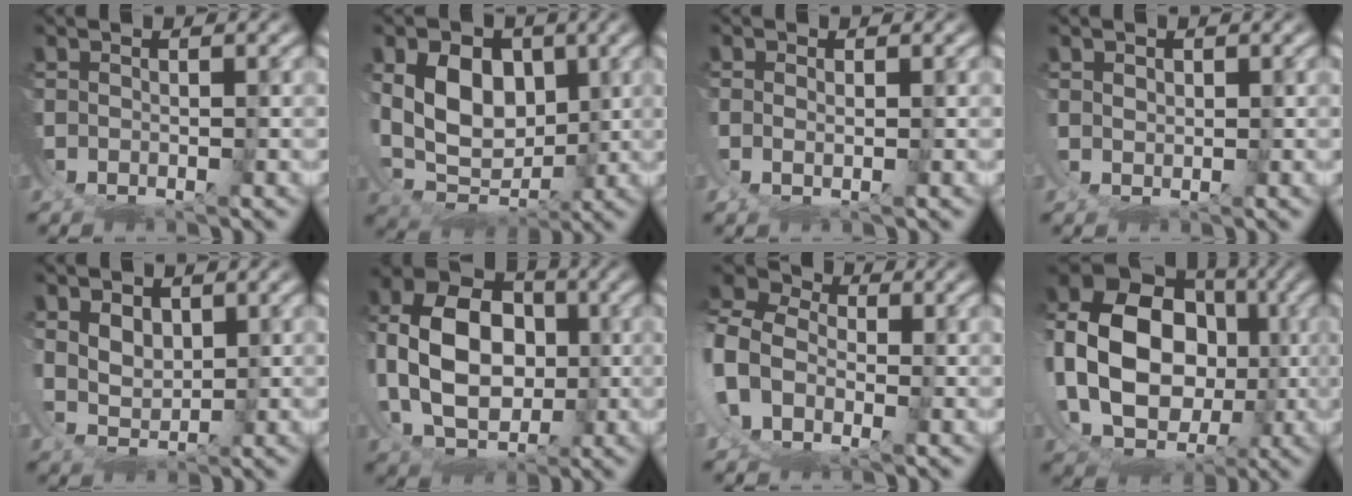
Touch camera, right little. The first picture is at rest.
{"total": 7.2, "force": [2.4, 5.5, 4.0], "torque": [-0.098, -0.020, 0.047]}
{"total": 1.6, "force": [1.1, -1.0, 0.6], "torque": [-0.011, 0.000, 0.021]}
{"total": 1.8, "force": [1.4, -0.9, -0.8], "torque": [0.009, -0.011, 0.030]}
{"total": 3.2, "force": [2.9, 1.3, 0.6], "torque": [-0.025, -0.003, 0.048]}
{"total": 9.9, "force": [3.0, 7.5, 5.6], "torque": [-0.132, -0.017, 0.056]}
{"total": 10.3, "force": [1.1, 9.1, 4.7], "torque": [-0.119, -0.001, -0.001]}
{"total": 15.2, "force": [2.7, 12.6, 8.2], "torque": [-0.198, -0.023, 0.049]}